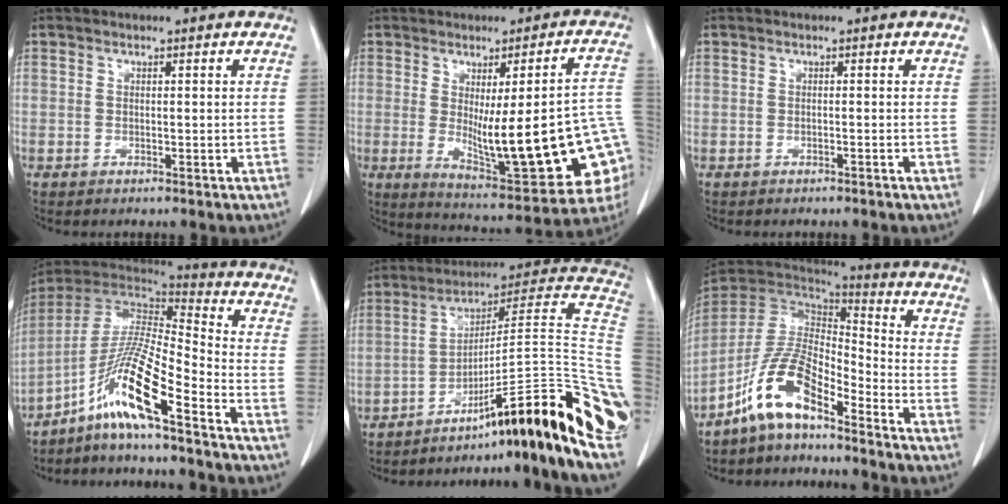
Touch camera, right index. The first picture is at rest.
{"total": 22.3, "force": [-3.0, 4.4, 21.7], "torque": [-0.222, -0.007, -0.021]}
{"total": 0.0}
{"total": 12.9, "force": [-7.7, 0.2, 10.3], "torque": [-0.203, -0.001, -0.150]}
{"total": 26.9, "force": [-17.5, 0.0, 20.5], "torque": [-0.162, 0.023, -0.262]}
{"total": 11.0, "force": [-7.5, 3.6, 7.3], "torque": [-0.156, 0.021, -0.147]}